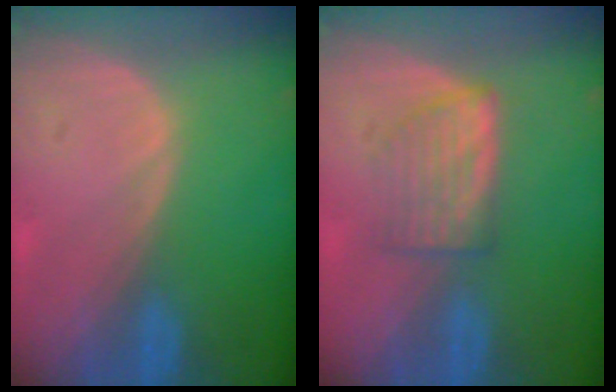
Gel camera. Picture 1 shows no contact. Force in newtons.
{"total": 5.0, "press": 4.9, "slide": 1.2}